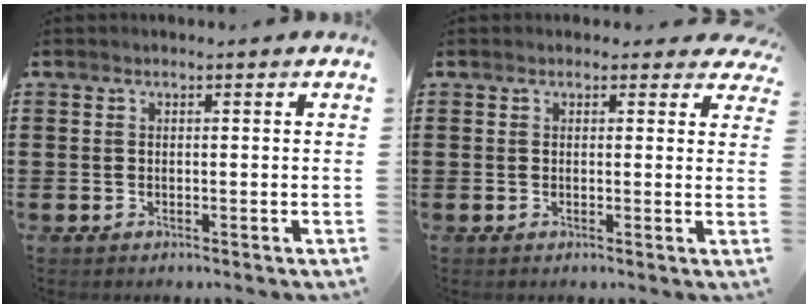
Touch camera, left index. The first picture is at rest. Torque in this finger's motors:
{"motor_torque": [-1.36, 0.78, 0.49, 0.01]}